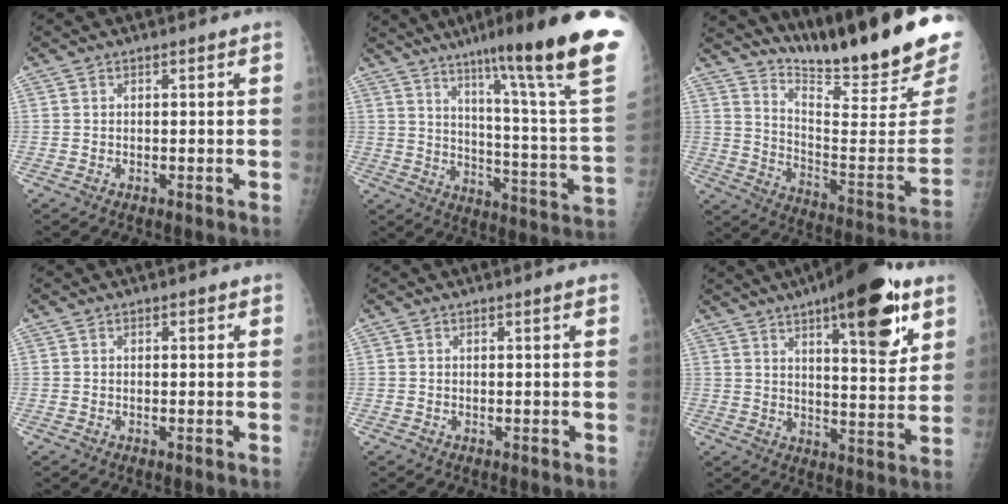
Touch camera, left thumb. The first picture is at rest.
{"total": 27.8, "force": [18.4, 1.3, 20.8], "torque": [-0.273, -0.100, 0.258]}
{"total": 24.8, "force": [20.1, 2.4, 14.3], "torque": [-0.200, -0.150, 0.302]}
{"total": 0.9, "force": [0.6, 0.5, 0.5], "torque": [-0.002, -0.002, 0.006]}
{"total": 1.0, "force": [0.9, -0.1, 0.6], "torque": [-0.007, 0.001, 0.014]}
{"total": 19.3, "force": [10.5, 5.8, 15.1], "torque": [-0.187, -0.046, 0.149]}